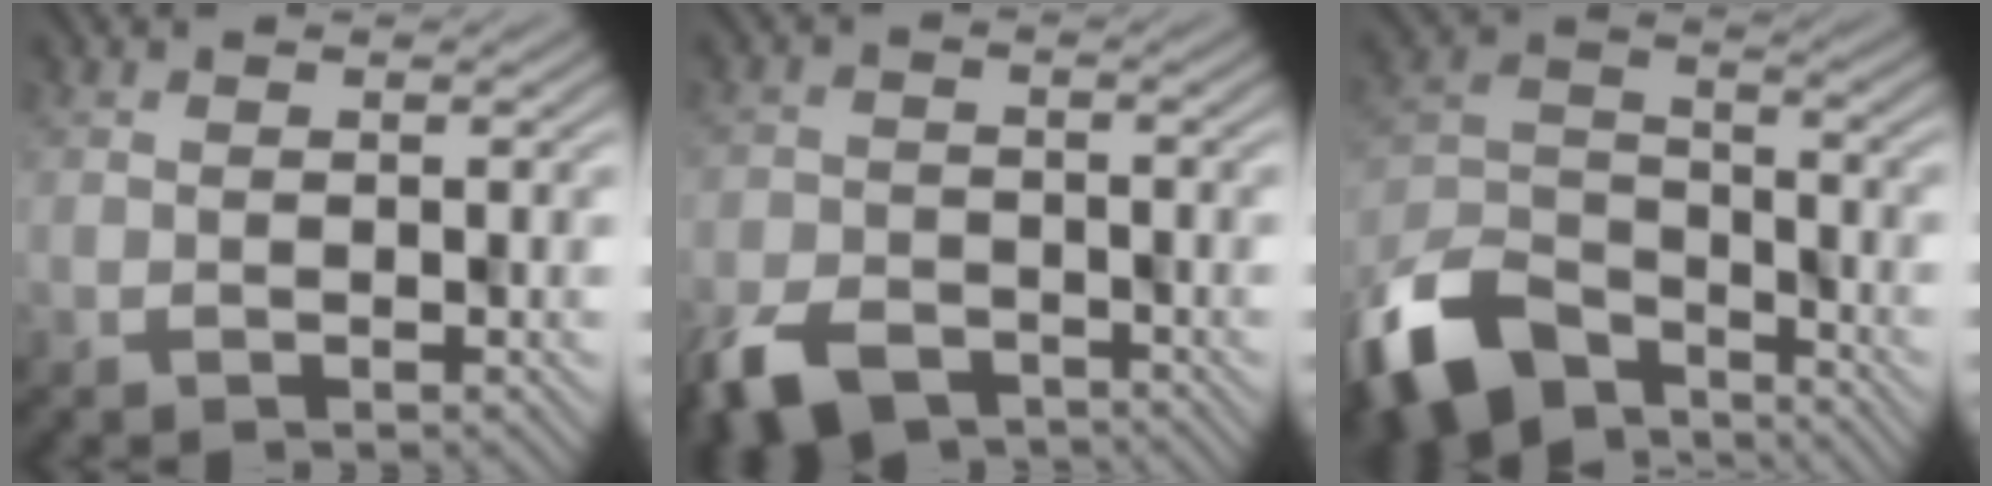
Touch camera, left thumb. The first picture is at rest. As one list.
[{"total": 6.2, "force": [-5.5, 2.3, 1.7], "torque": [-0.043, -0.016, -0.082]}, {"total": 11.6, "force": [-9.9, 4.6, 3.8], "torque": [-0.093, -0.017, -0.172]}]